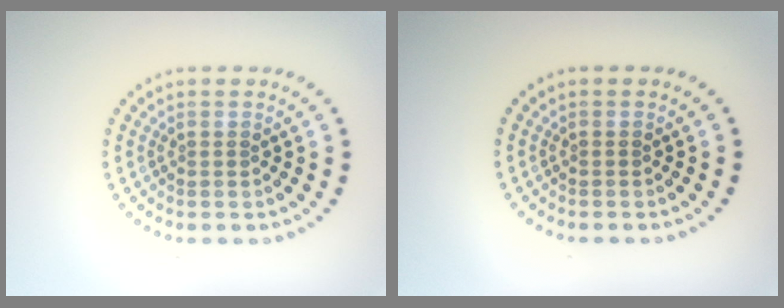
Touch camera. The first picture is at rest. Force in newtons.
{"total": 0.0}